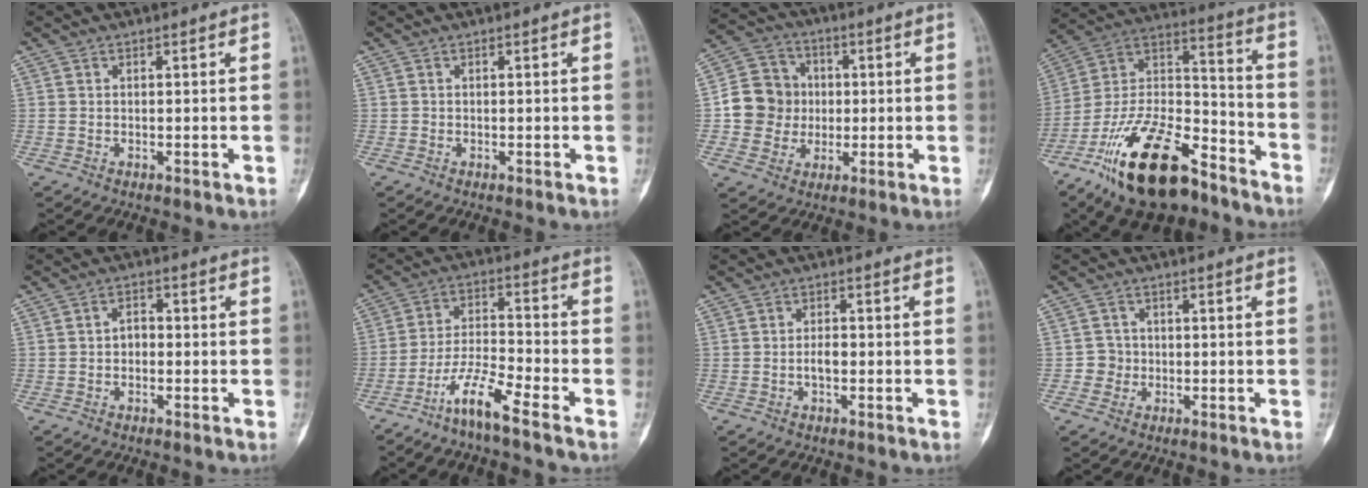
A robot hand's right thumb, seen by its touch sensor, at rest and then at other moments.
{"total": 0.0}
{"total": 11.1, "force": [-0.2, 10.5, 3.6], "torque": [-0.028, 0.019, -0.006]}
{"total": 24.9, "force": [-16.0, 10.7, 15.7], "torque": [-0.288, 0.078, -0.280]}
{"total": 2.7, "force": [-0.3, 2.0, 1.8], "torque": [-0.019, 0.015, -0.010]}
{"total": 8.8, "force": [-6.4, 0.4, 6.0], "torque": [-0.124, 0.034, -0.131]}
{"total": 2.1, "force": [-0.6, 1.1, 1.8], "torque": [-0.029, 0.006, -0.012]}
{"total": 2.9, "force": [-0.6, 2.8, 0.1], "torque": [0.019, 0.010, -0.016]}